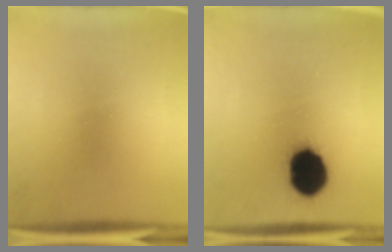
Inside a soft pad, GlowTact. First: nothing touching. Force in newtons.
{"total": 14.2}